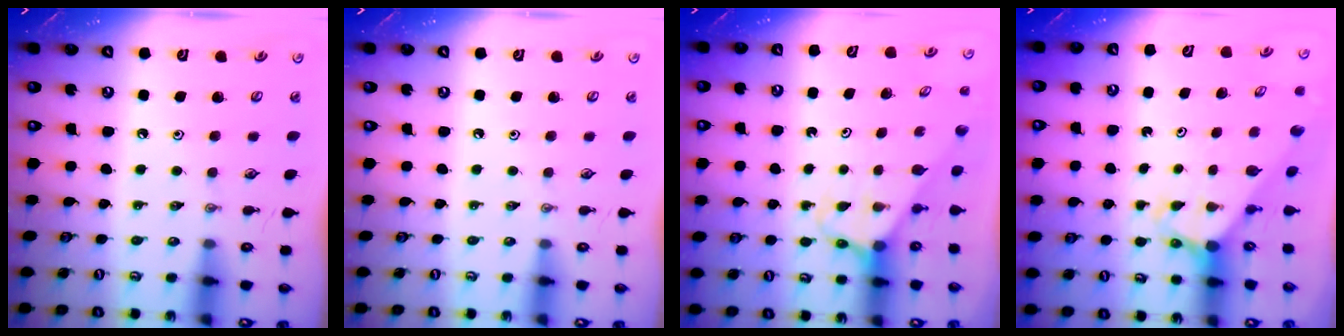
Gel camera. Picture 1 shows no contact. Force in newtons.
{"total": 0.0}
{"total": 2.8, "press": 2.8, "slide": 0.3}
{"total": 3.1, "press": 3.1, "slide": 0.2}